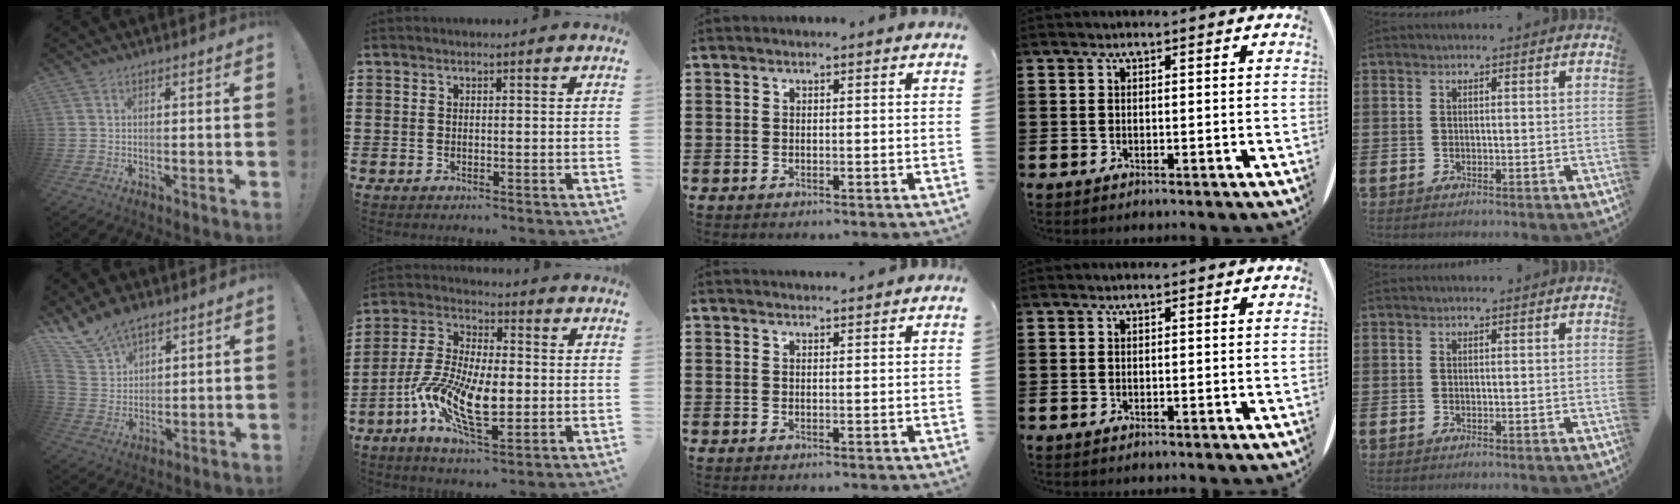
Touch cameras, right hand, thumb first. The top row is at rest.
{"thumb": {"total": 10.8, "force": [8.8, 5.4, 3.5], "torque": [-0.083, -0.056, 0.175]}, "index": {"total": 11.5, "force": [-3.3, 4.9, 9.8], "torque": [-0.226, -0.009, -0.064]}, "middle": {"total": 1.5, "force": [1.5, 0.0, 0.1], "torque": [0.002, -0.003, 0.027]}}